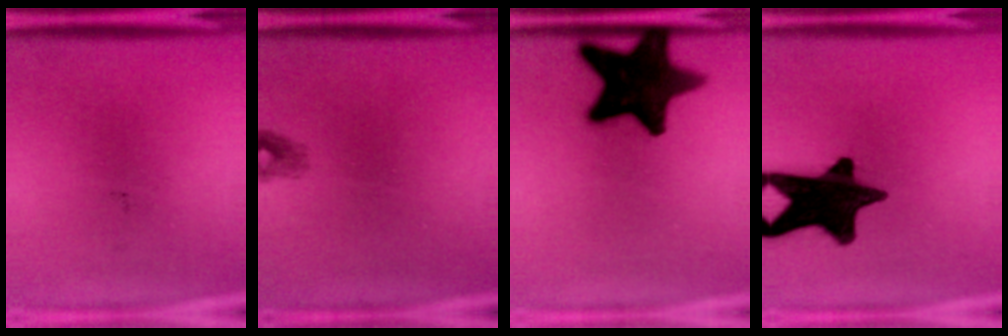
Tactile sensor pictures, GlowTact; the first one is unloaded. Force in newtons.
{"total": 1.2}
{"total": 15.9}
{"total": 17.2}